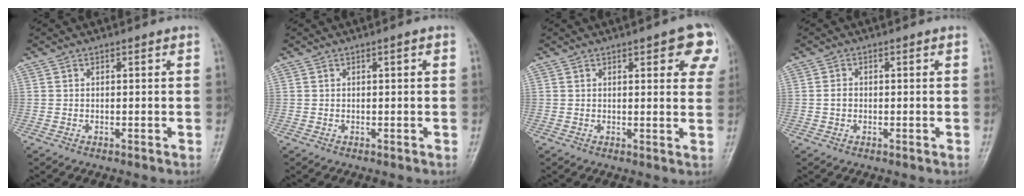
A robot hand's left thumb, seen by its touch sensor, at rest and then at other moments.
{"total": 0.9, "force": [0.3, 0.1, 0.9], "torque": [-0.016, 0.002, 0.002]}
{"total": 8.9, "force": [4.1, 3.0, 7.3], "torque": [-0.054, -0.011, 0.041]}
{"total": 1.5, "force": [-0.2, 1.2, 0.9], "torque": [-0.013, 0.004, -0.006]}